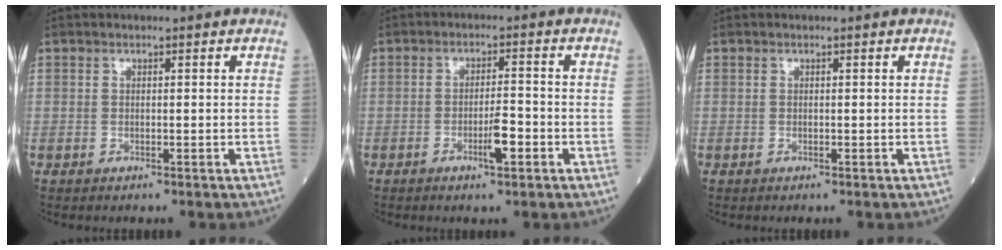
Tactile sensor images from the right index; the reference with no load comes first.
{"total": 4.0, "force": [-1.8, 0.6, 3.5], "torque": [-0.057, 0.002, -0.031]}
{"total": 0.0}